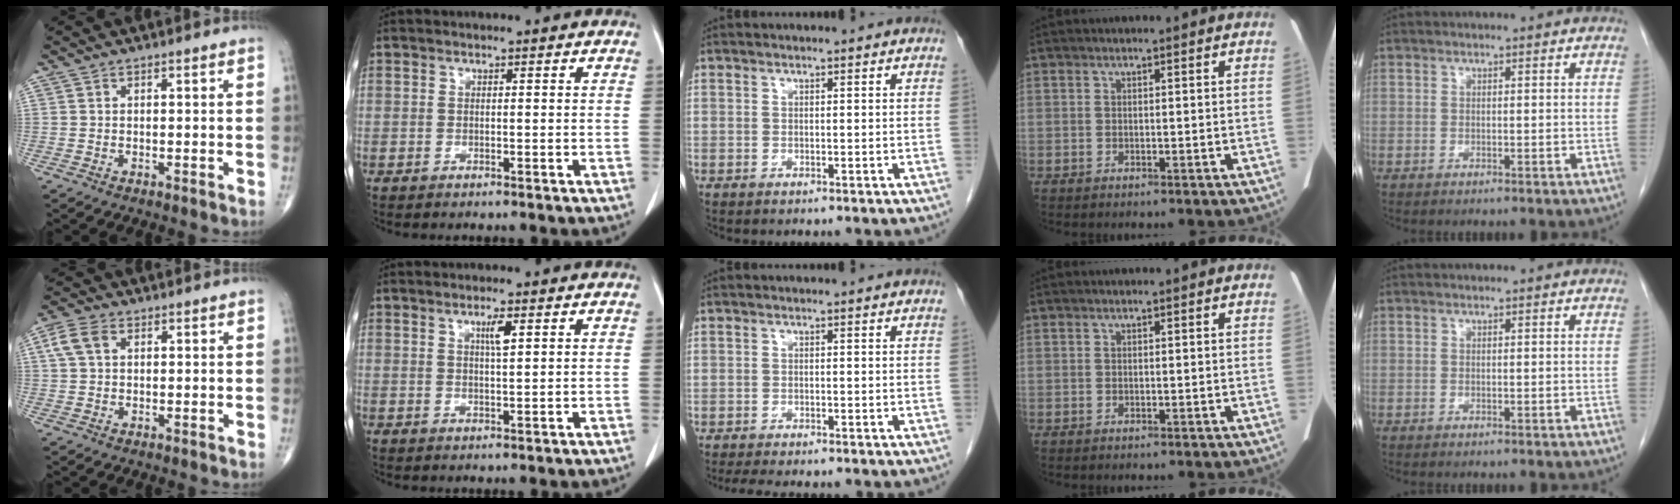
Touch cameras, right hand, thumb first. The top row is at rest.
{"thumb": {"total": 4.5, "force": [1.4, 2.9, 3.1], "torque": [-0.073, 0.013, 0.027]}, "index": {"total": 2.3, "force": [1.0, 0.1, 2.1], "torque": [-0.039, -0.002, 0.018]}, "middle": {"total": 6.9, "force": [-5.9, 1.4, 3.2], "torque": [-0.043, -0.009, -0.086]}}